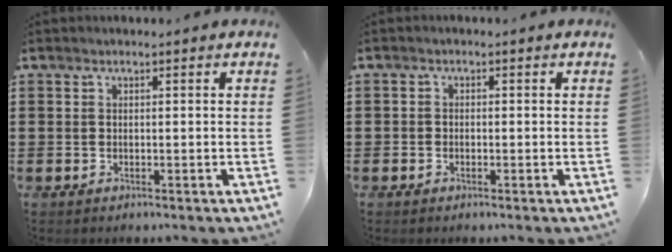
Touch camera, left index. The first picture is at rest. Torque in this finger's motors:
{"motor_torque": [-0.52, 0.52, -0.15, -0.03]}